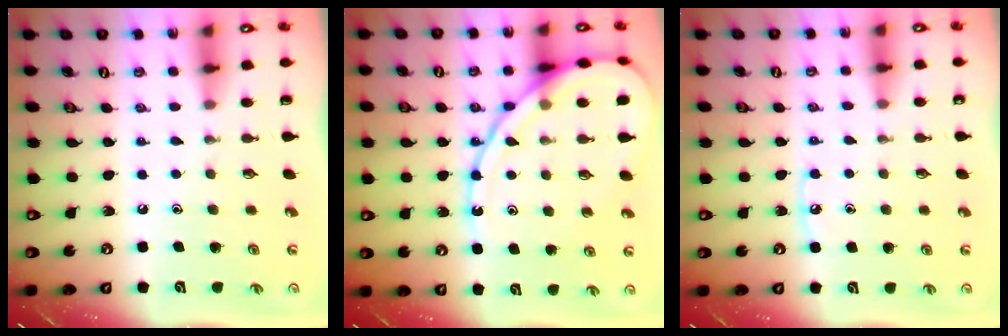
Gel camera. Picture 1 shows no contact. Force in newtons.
{"total": 15.8, "press": 15.7, "slide": 1.5}
{"total": 4.1, "press": 4.0, "slide": 0.6}